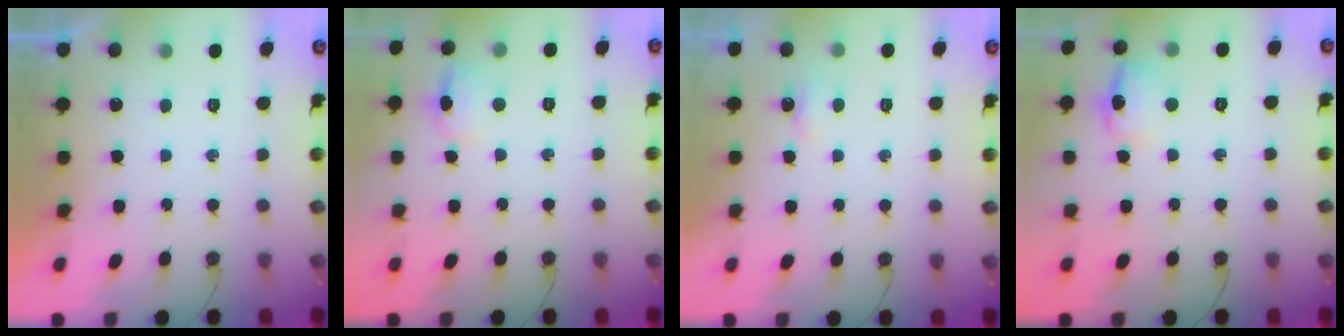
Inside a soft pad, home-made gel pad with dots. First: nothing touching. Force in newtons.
{"total": 7.5, "press": 7.4, "slide": 1.0}
{"total": 2.7, "press": 2.6, "slide": 0.5}
{"total": 9.5, "press": 9.4, "slide": 0.8}